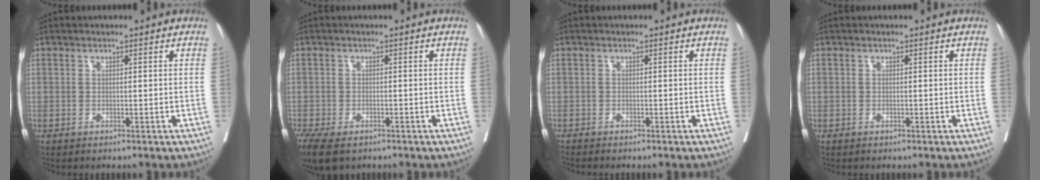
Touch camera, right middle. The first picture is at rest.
{"total": 8.4, "force": [-5.7, 3.9, 4.8], "torque": [-0.101, -0.015, -0.089]}
{"total": 1.1, "force": [-1.1, -0.1, 0.4], "torque": [-0.007, -0.001, -0.020]}
{"total": 0.7, "force": [-0.2, 0.7, -0.1], "torque": [0.008, 0.008, -0.008]}